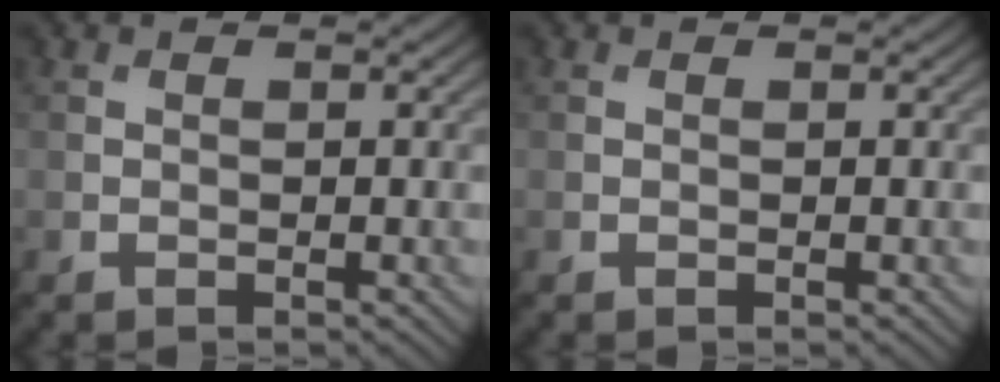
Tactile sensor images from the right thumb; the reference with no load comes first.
{"total": 0.0}